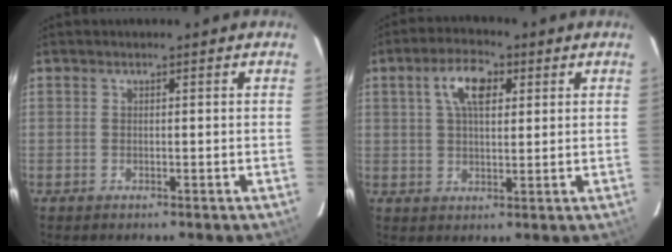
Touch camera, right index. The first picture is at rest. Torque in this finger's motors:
{"motor_torque": [0.29, 0.04, 0.21, 0.12]}